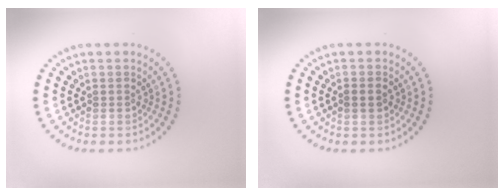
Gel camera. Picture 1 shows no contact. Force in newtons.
{"total": 1.1, "press": 1.1, "slide": 0.2}